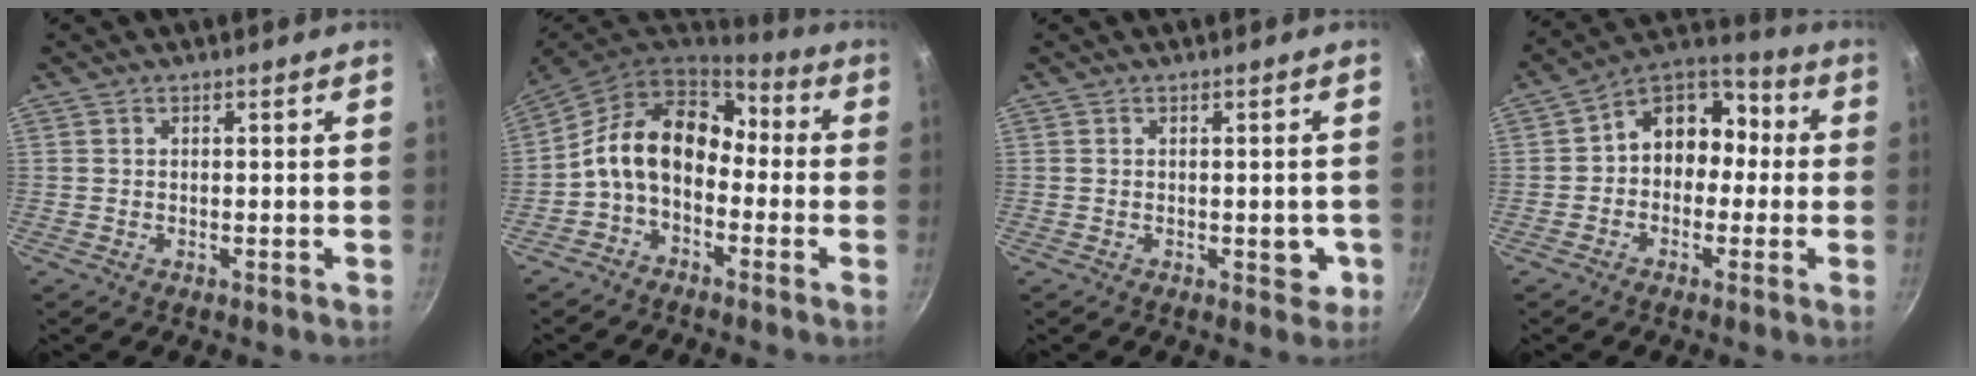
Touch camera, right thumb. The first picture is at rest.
{"total": 13.7, "force": [-1.4, 9.6, 9.6], "torque": [-0.148, 0.051, -0.046]}
{"total": 3.7, "force": [-0.9, 1.9, 3.1], "torque": [-0.022, 0.000, -0.012]}
{"total": 11.9, "force": [-0.2, 9.5, 7.1], "torque": [-0.054, 0.050, -0.028]}